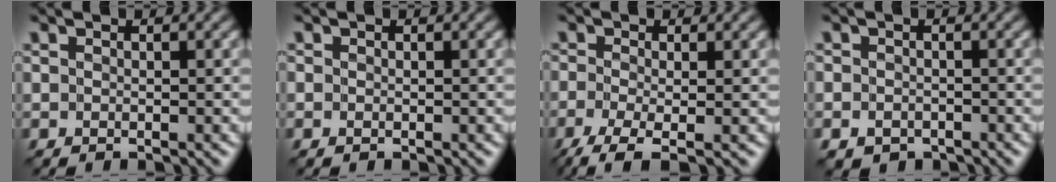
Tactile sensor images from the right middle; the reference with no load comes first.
{"total": 0.0}
{"total": 3.9, "force": [-2.2, 0.9, 3.1], "torque": [-0.065, -0.005, -0.049]}
{"total": 1.6, "force": [-1.2, 1.1, 0.4], "torque": [-0.001, -0.002, -0.022]}